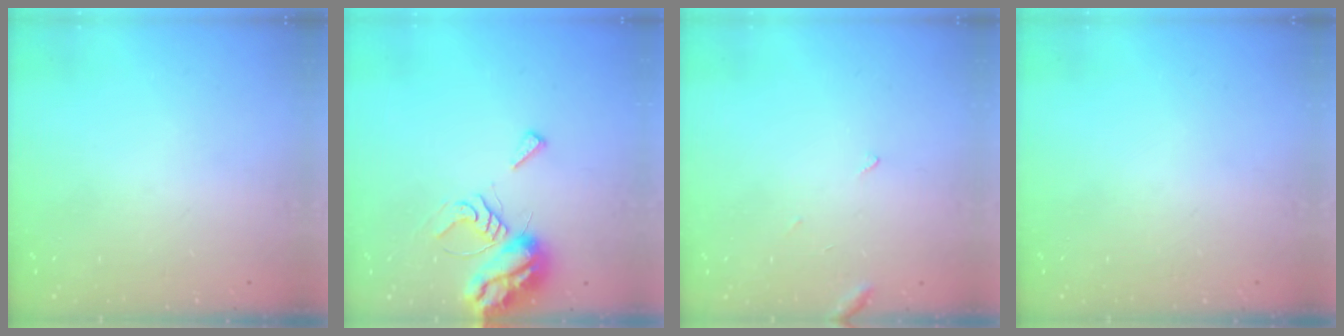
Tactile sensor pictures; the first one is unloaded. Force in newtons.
{"total": 9.3, "press": 9.3, "slide": 0.9}
{"total": 3.6, "press": 3.6, "slide": 0.3}
{"total": 0.0}